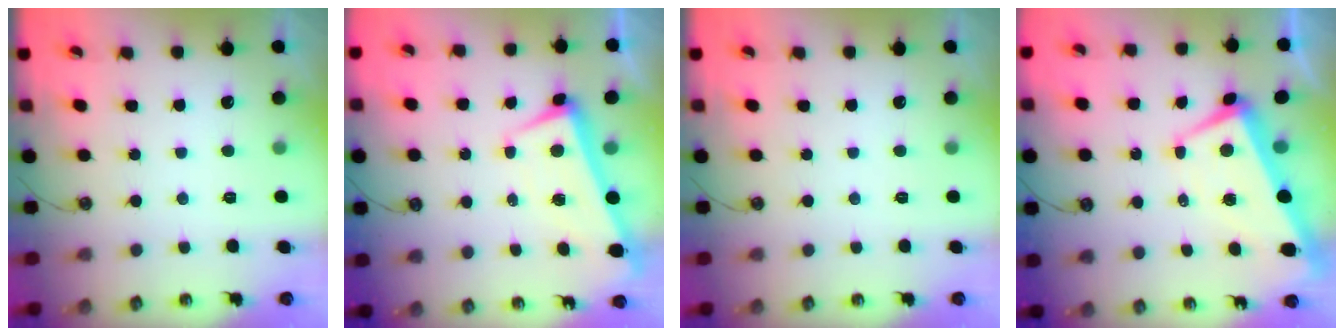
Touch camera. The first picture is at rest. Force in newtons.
{"total": 2.0, "press": 1.9, "slide": 0.6}
{"total": 0.0}
{"total": 2.0, "press": 1.6, "slide": 1.2}